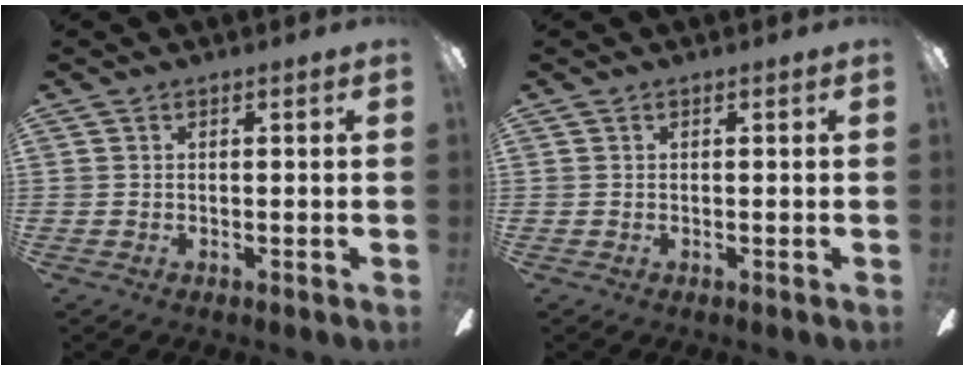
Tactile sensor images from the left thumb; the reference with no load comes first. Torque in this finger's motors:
{"motor_torque": [0.04, 0.00, -0.14, 0.02, 0.00]}